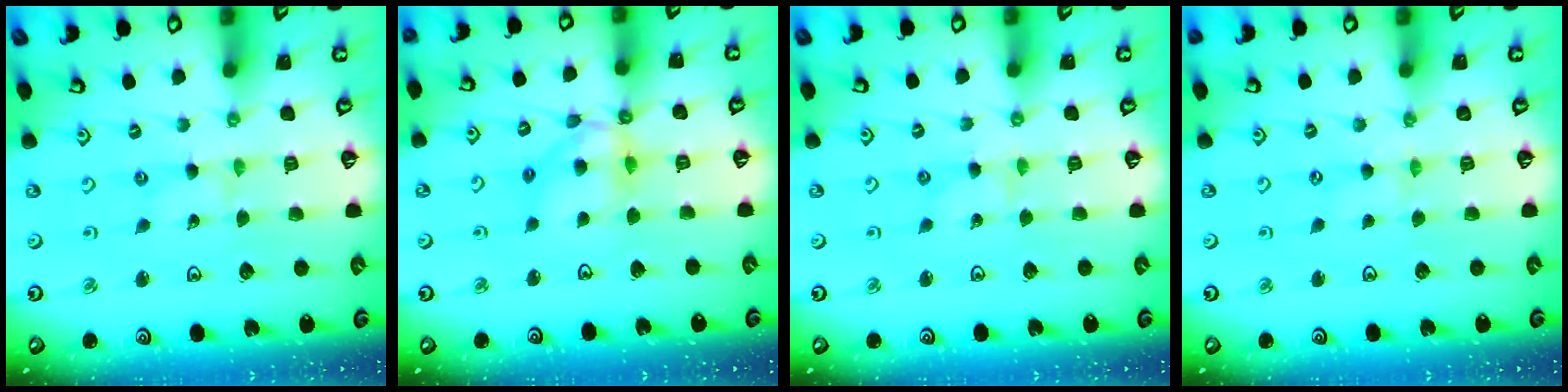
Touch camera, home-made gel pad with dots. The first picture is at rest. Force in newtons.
{"total": 12.1, "press": 12.0, "slide": 1.1}
{"total": 0.8, "press": 0.8, "slide": 0.1}
{"total": 1.3, "press": 1.2, "slide": 0.3}